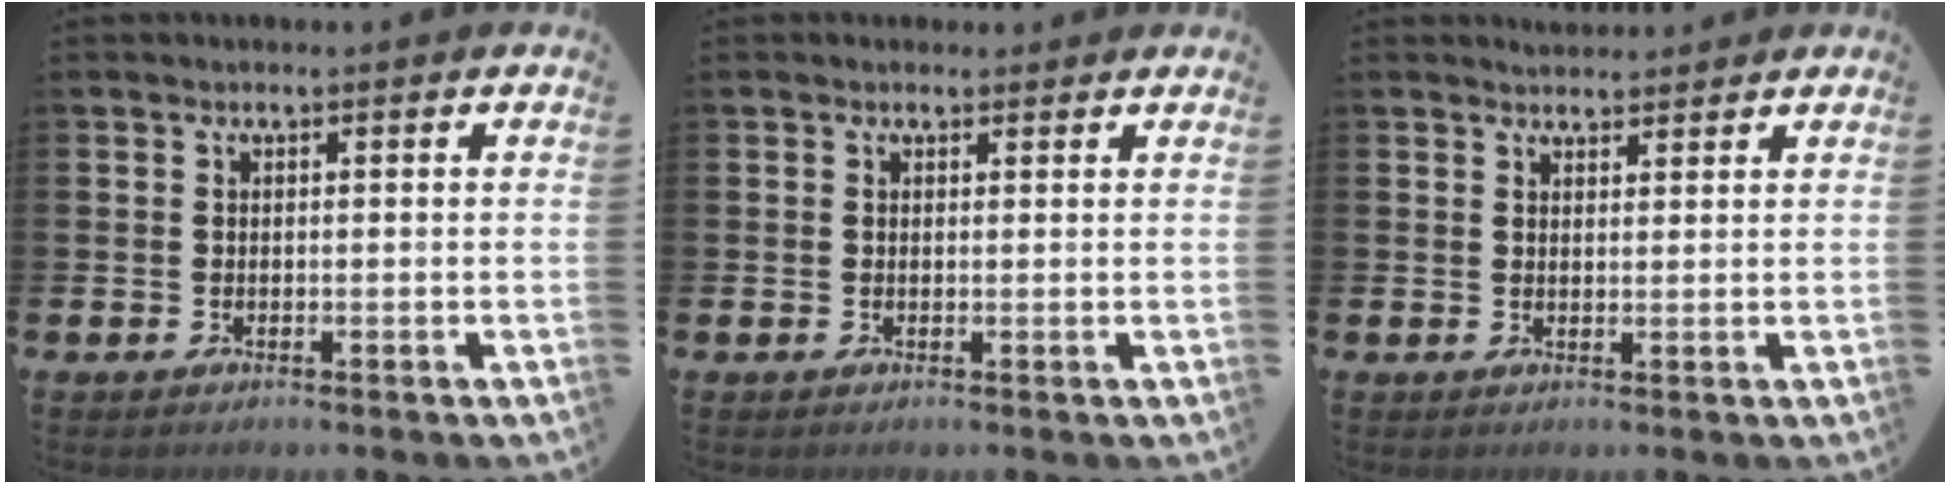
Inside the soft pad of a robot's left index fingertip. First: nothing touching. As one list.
[{"total": 0.9, "force": [0.7, 0.5, 0.1], "torque": [0.014, -0.001, 0.010]}, {"total": 2.5, "force": [2.4, 0.6, -0.1], "torque": [0.007, -0.013, 0.043]}]